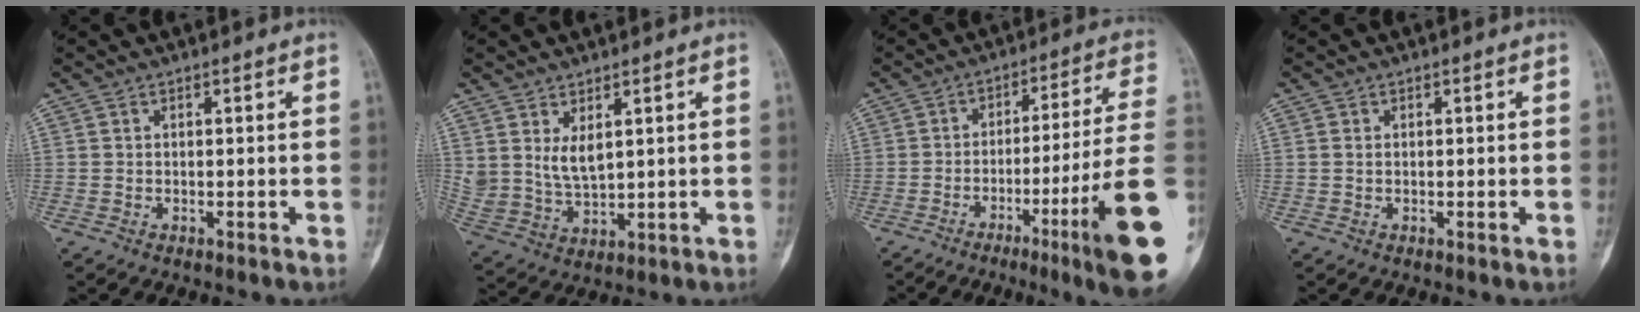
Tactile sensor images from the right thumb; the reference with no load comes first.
{"total": 6.4, "force": [2.8, 3.3, 4.7], "torque": [-0.086, -0.020, 0.070]}
{"total": 19.7, "force": [-6.9, 0.0, 18.5], "torque": [-0.233, 0.013, -0.106]}
{"total": 0.6, "force": [0.1, 0.5, 0.4], "torque": [-0.010, 0.000, 0.002]}